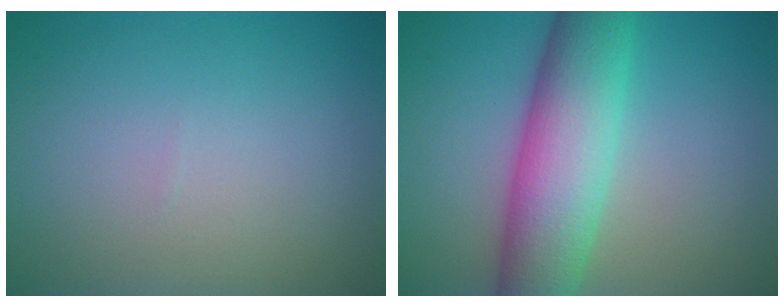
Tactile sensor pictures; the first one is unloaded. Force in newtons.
{"total": 9.1, "press": 9.1, "slide": 0.1}